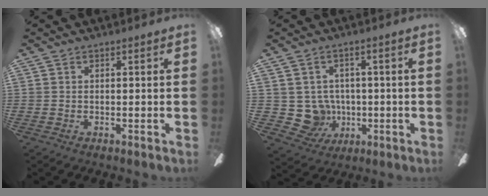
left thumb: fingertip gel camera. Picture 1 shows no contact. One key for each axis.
{"total": 8.5, "fx": 0.1, "fy": 8.2, "fz": 2.3, "tx": -0.079, "ty": -0.010, "tz": 0.012}